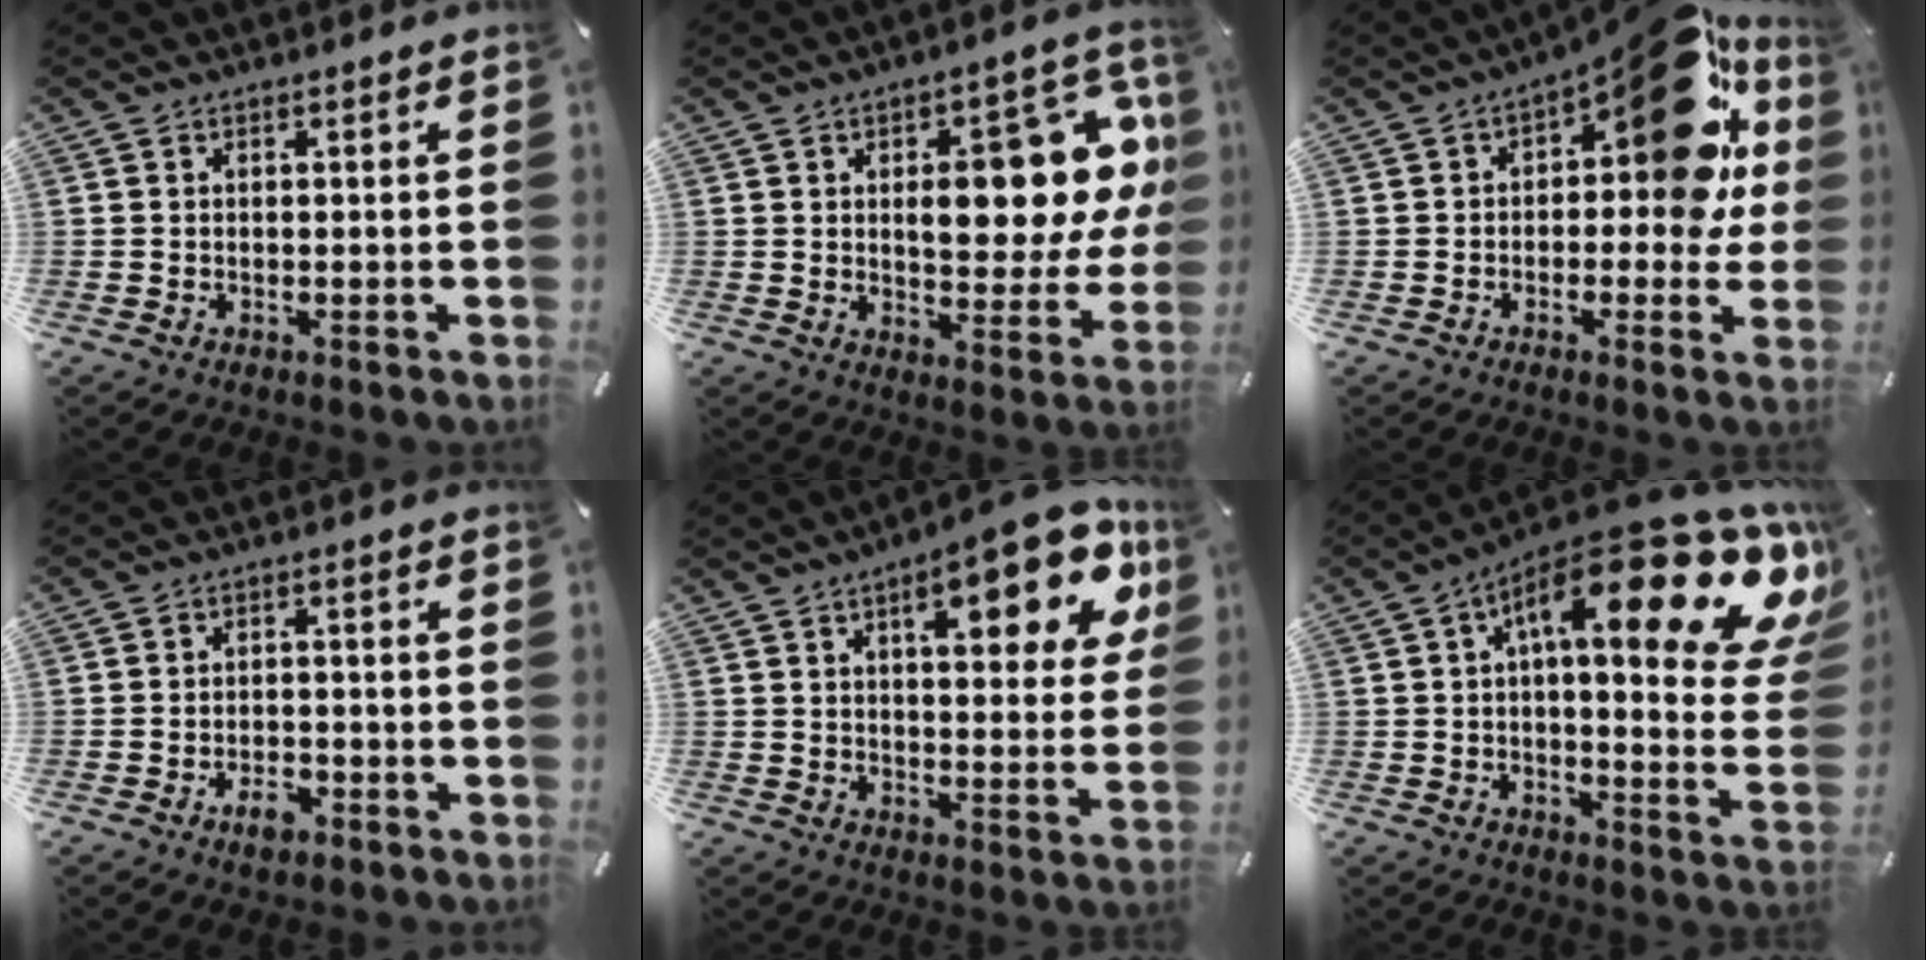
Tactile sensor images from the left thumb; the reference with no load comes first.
{"total": 17.8, "force": [4.9, 8.6, 14.9], "torque": [-0.184, -0.028, 0.075]}
{"total": 20.8, "force": [7.9, 10.2, 16.4], "torque": [-0.200, -0.055, 0.128]}
{"total": 4.1, "force": [-2.6, 2.1, 2.4], "torque": [-0.045, 0.009, -0.047]}
{"total": 16.8, "force": [8.3, 6.2, 13.2], "torque": [-0.175, -0.035, 0.127]}
{"total": 23.4, "force": [11.7, 7.6, 18.8], "torque": [-0.259, -0.088, 0.186]}